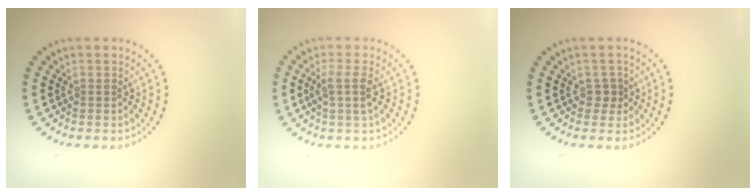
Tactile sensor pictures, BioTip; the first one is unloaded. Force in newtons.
{"total": 1.9, "press": 1.5, "slide": 1.2}
{"total": 0.9, "press": 0.8, "slide": 0.5}